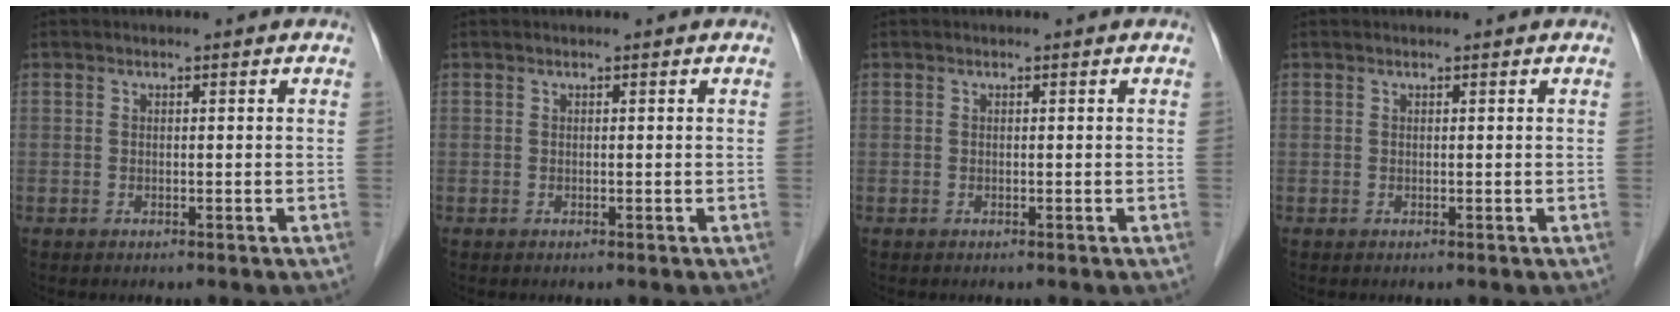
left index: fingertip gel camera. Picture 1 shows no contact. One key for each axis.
{"total": 0.0}
{"total": 0.0}
{"total": 0.0}